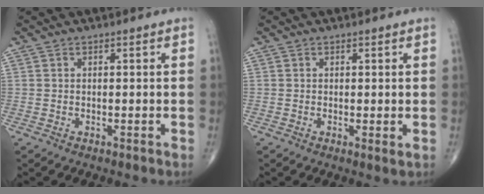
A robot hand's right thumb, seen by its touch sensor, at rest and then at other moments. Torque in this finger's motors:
{"motor_torque": [-0.24, 0.12, 0.09, 0.14, -0.02]}